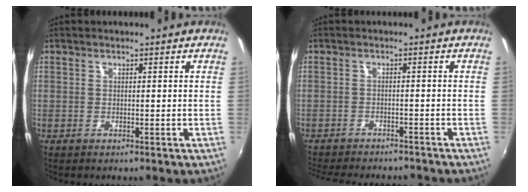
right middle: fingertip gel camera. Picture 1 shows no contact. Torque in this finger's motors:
{"motor_torque": [1.07, -1.07, 0.13, 0.05]}